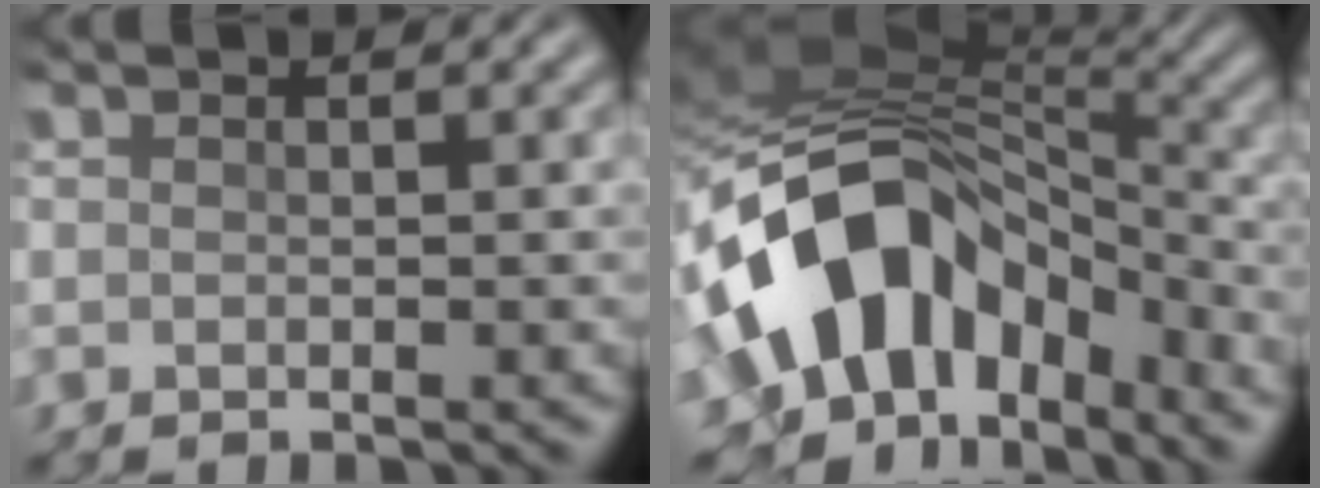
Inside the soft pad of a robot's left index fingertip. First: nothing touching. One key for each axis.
{"total": 12.4, "fx": -3.3, "fy": 8.2, "fz": 8.6, "tx": -0.156, "ty": 0.012, "tz": -0.062}